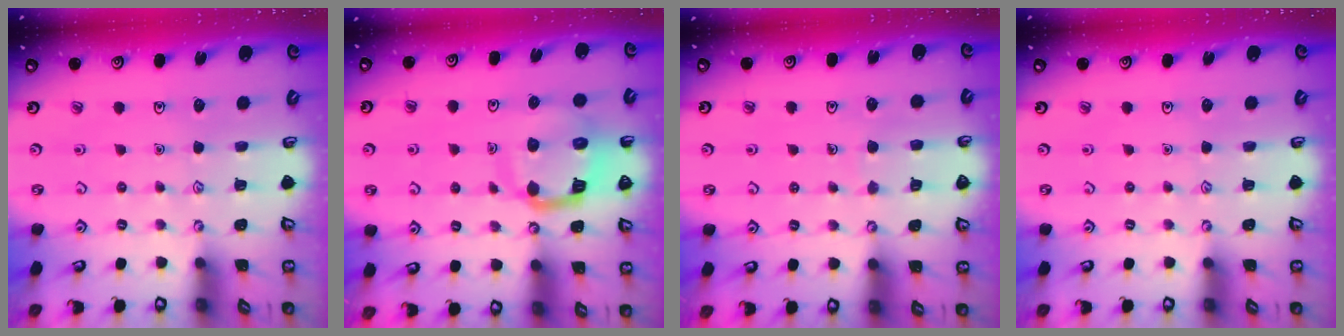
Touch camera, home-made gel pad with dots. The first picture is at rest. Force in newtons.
{"total": 11.1, "press": 11.0, "slide": 1.3}
{"total": 5.2, "press": 5.2, "slide": 0.3}
{"total": 0.0}